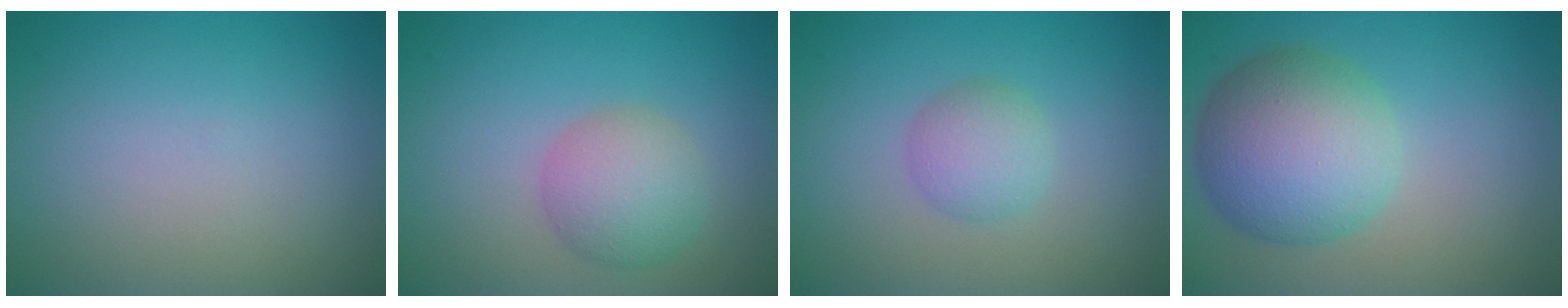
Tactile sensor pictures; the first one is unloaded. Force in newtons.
{"total": 3.9, "press": 3.9, "slide": 0.1}
{"total": 2.4, "press": 2.4, "slide": 0.1}
{"total": 8.1, "press": 8.1, "slide": 0.2}